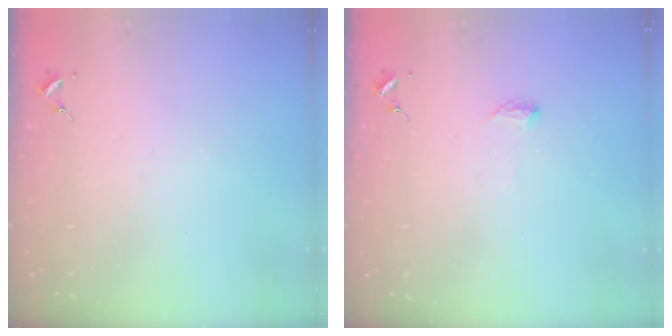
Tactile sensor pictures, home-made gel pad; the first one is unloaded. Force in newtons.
{"total": 5.5, "press": 5.5, "slide": 0.7}